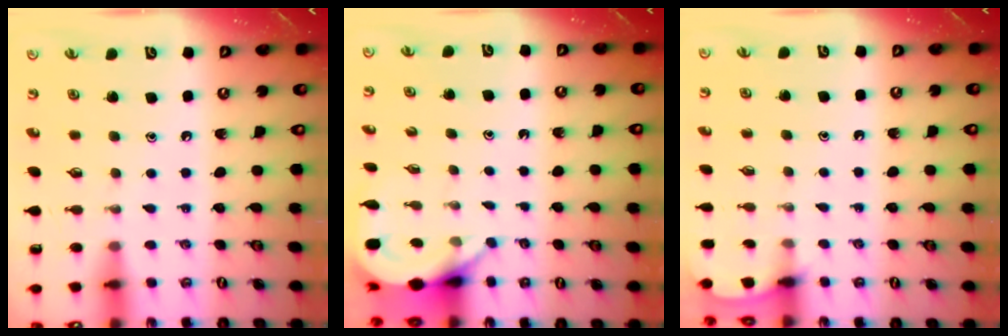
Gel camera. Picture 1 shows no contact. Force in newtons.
{"total": 4.7, "press": 4.7, "slide": 0.4}
{"total": 2.6, "press": 2.6, "slide": 0.3}